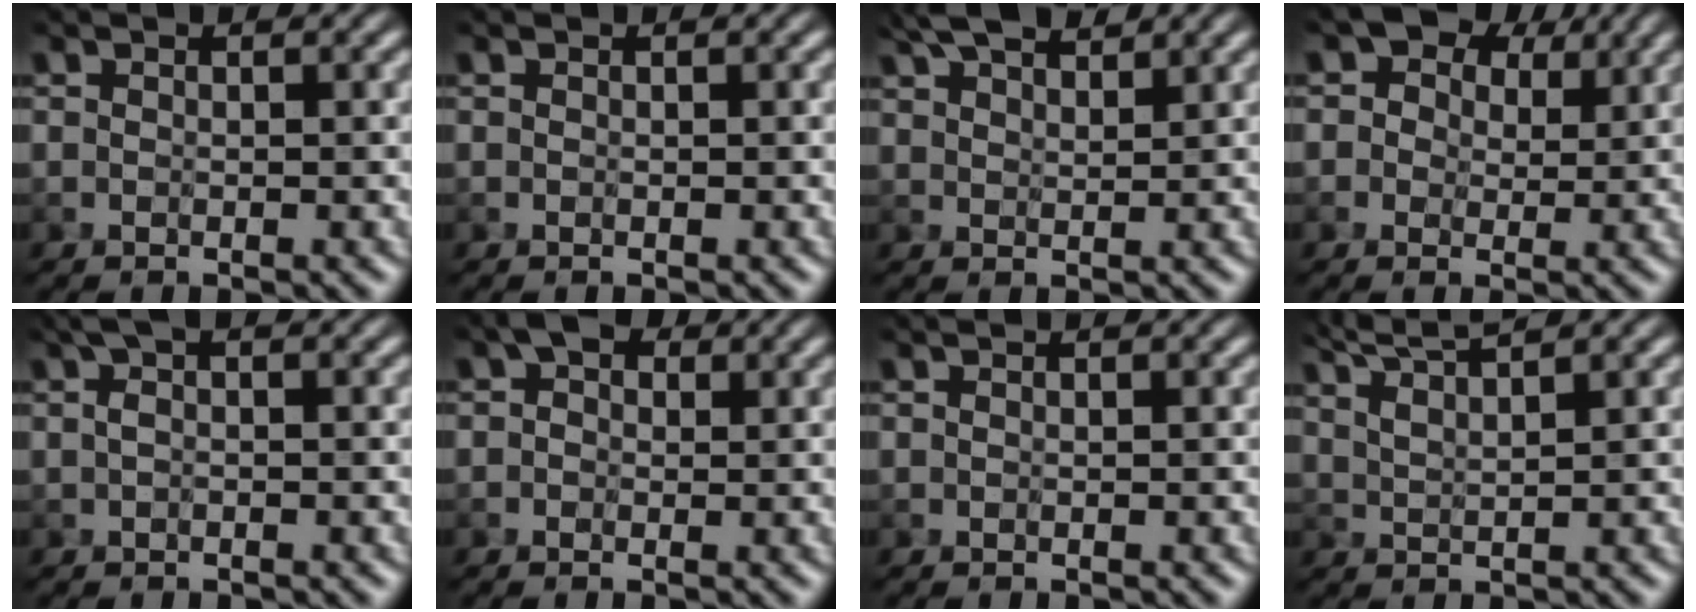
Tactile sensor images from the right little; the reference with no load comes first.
{"total": 0.0}
{"total": 4.5, "force": [3.6, 1.3, 2.3], "torque": [-0.042, 0.012, 0.063]}
{"total": 5.6, "force": [3.1, 3.8, 2.6], "torque": [-0.039, 0.003, 0.026]}
{"total": 2.5, "force": [1.1, 1.2, 1.9], "torque": [-0.036, 0.013, 0.004]}
{"total": 2.3, "force": [1.0, 1.4, 1.4], "torque": [-0.020, 0.004, 0.008]}
{"total": 0.0}
{"total": 5.5, "force": [4.3, 1.3, 3.2], "torque": [-0.046, 0.025, 0.053]}